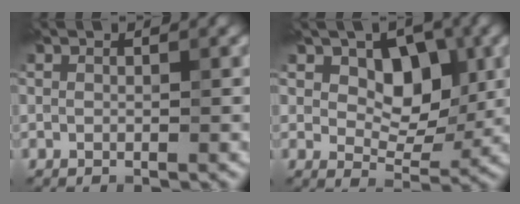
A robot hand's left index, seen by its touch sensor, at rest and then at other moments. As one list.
[{"total": 5.5, "force": [1.9, 3.7, 3.6], "torque": [-0.052, -0.004, 0.020]}]